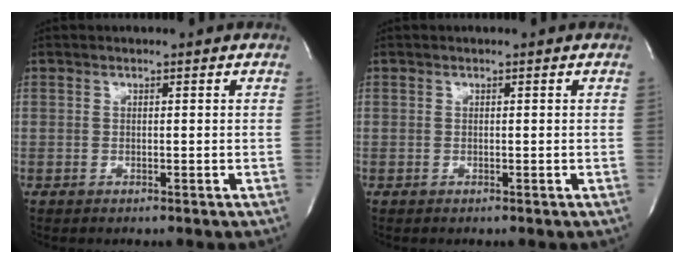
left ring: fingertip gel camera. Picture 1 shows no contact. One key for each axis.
{"total": 0.0}